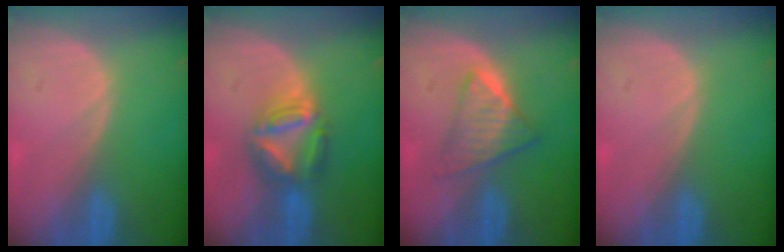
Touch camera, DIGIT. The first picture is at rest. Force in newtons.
{"total": 7.2, "press": 6.3, "slide": 3.5}
{"total": 6.3, "press": 5.4, "slide": 3.1}
{"total": 0.0}